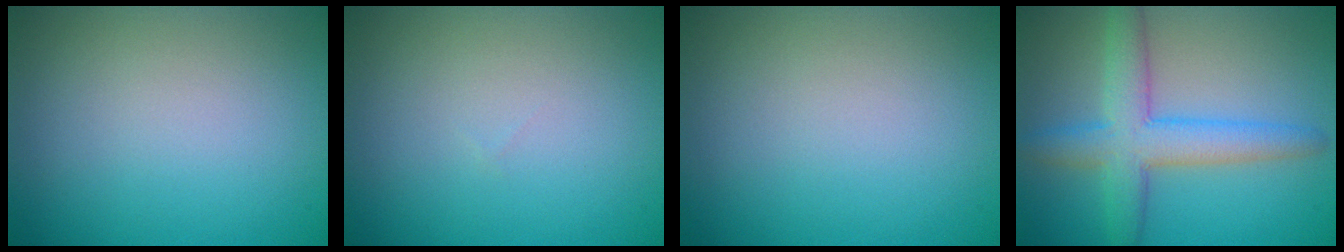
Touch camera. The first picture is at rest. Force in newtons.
{"total": 0.0}
{"total": 0.0}
{"total": 5.4, "press": 5.4, "slide": 0.1}